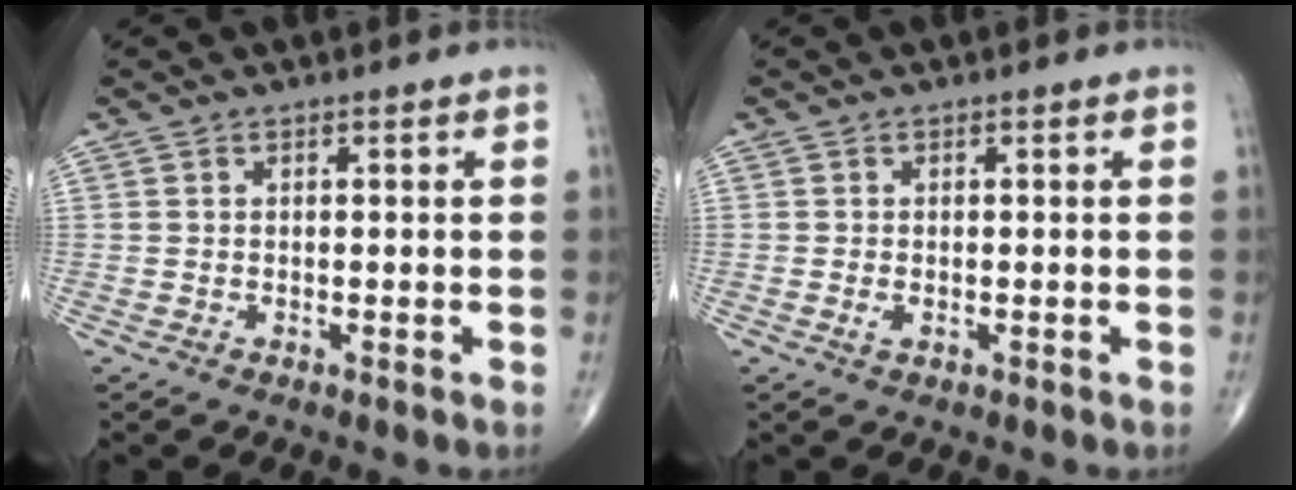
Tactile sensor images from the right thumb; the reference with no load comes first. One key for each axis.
{"total": 1.2, "fx": -0.3, "fy": 0.7, "fz": 0.9, "tx": -0.021, "ty": -0.001, "tz": -0.005}